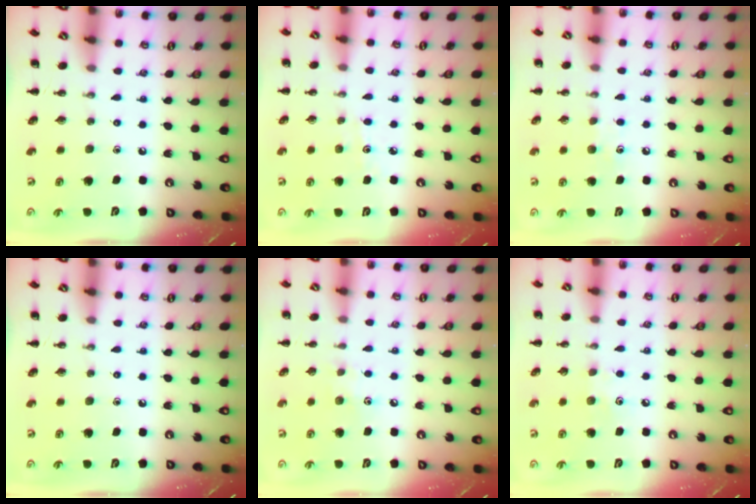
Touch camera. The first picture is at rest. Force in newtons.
{"total": 3.4, "press": 3.1, "slide": 1.4}
{"total": 5.5, "press": 5.3, "slide": 1.5}
{"total": 0.0}
{"total": 5.2, "press": 5.1, "slide": 1.3}
{"total": 6.2, "press": 6.1, "slide": 1.3}